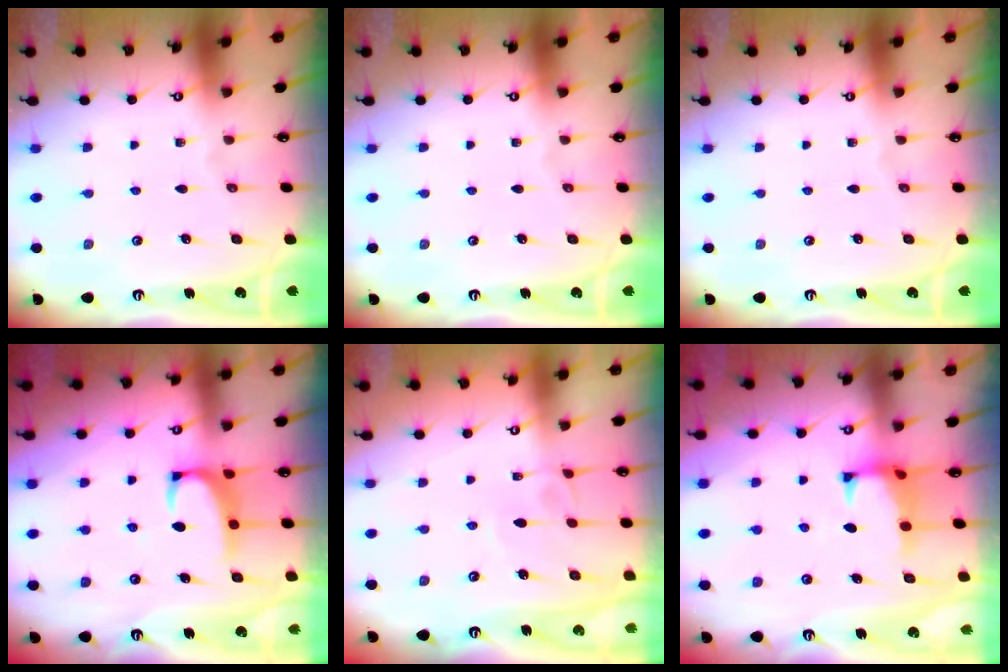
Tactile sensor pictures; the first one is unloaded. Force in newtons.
{"total": 0.0}
{"total": 0.0}
{"total": 2.9, "press": 2.8, "slide": 0.7}
{"total": 3.4, "press": 3.4, "slide": 0.2}
{"total": 1.5, "press": 1.3, "slide": 0.7}